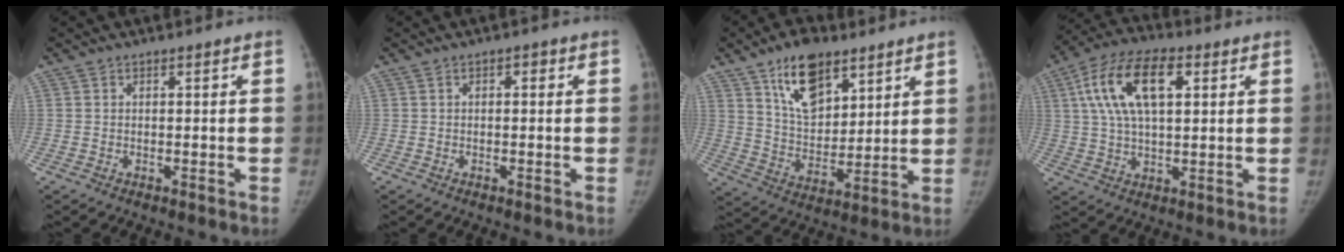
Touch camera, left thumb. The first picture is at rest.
{"total": 0.9, "force": [0.2, 0.6, 0.7], "torque": [0.000, -0.003, -0.004]}
{"total": 14.0, "force": [8.4, 7.2, 8.5], "torque": [-0.112, -0.046, 0.152]}
{"total": 14.7, "force": [4.6, 7.2, 12.0], "torque": [-0.223, 0.008, 0.078]}